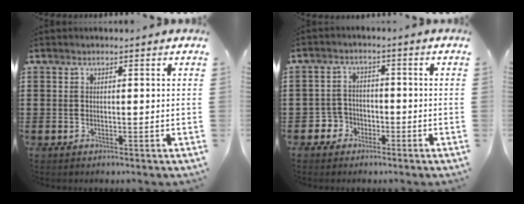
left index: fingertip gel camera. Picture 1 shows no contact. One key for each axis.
{"total": 3.5, "fx": -2.1, "fy": 2.7, "fz": 0.5, "tx": -0.026, "ty": 0.005, "tz": -0.048}